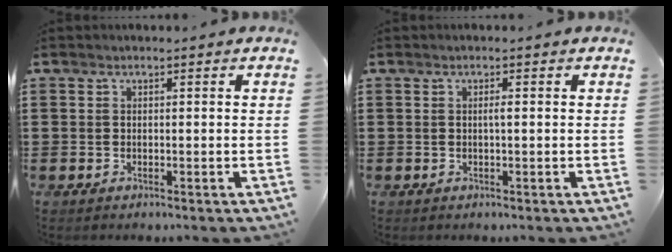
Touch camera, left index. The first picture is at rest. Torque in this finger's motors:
{"motor_torque": [0.09, 0.04, 0.00, 0.03]}